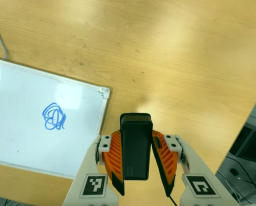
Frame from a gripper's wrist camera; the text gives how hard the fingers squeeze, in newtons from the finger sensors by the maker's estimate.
{"total": 4.2, "left": 3.1, "right": 5.2}